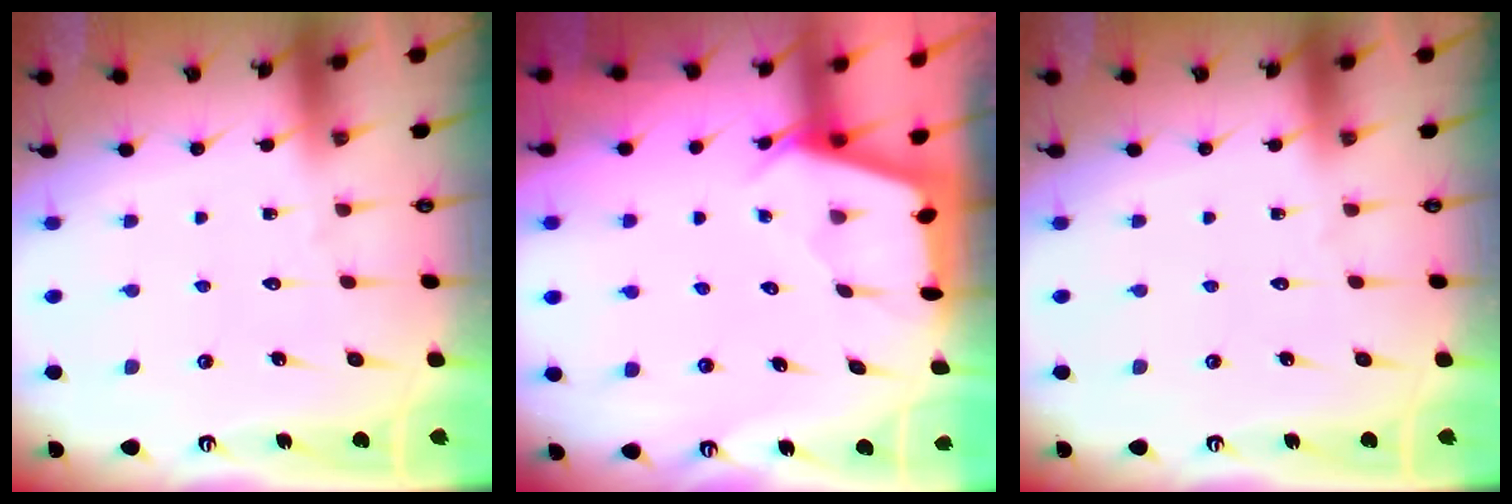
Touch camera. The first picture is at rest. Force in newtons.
{"total": 2.5, "press": 2.5, "slide": 0.3}
{"total": 0.0}